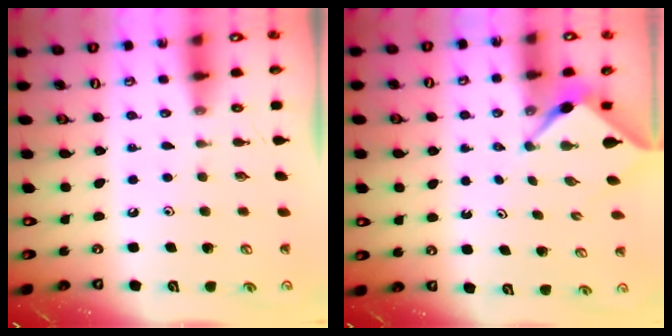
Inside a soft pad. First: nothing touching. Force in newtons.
{"total": 3.1, "press": 3.1, "slide": 0.3}